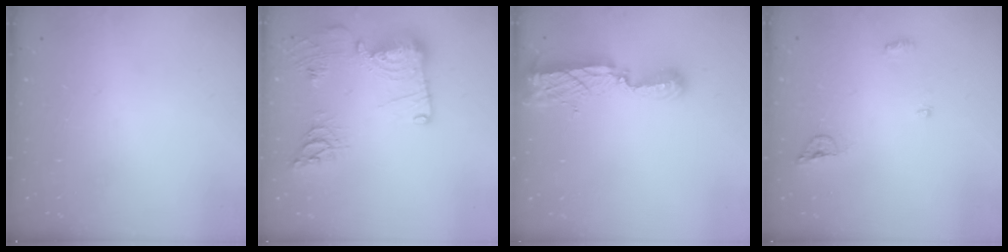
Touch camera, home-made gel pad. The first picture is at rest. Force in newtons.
{"total": 18.8, "press": 18.6, "slide": 2.3}
{"total": 8.7, "press": 8.7, "slide": 0.7}
{"total": 5.9, "press": 5.8, "slide": 1.0}